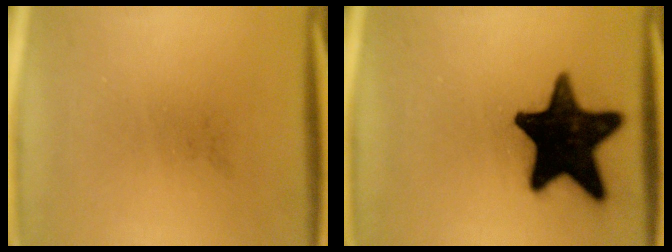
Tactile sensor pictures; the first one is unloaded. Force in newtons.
{"total": 20.1}